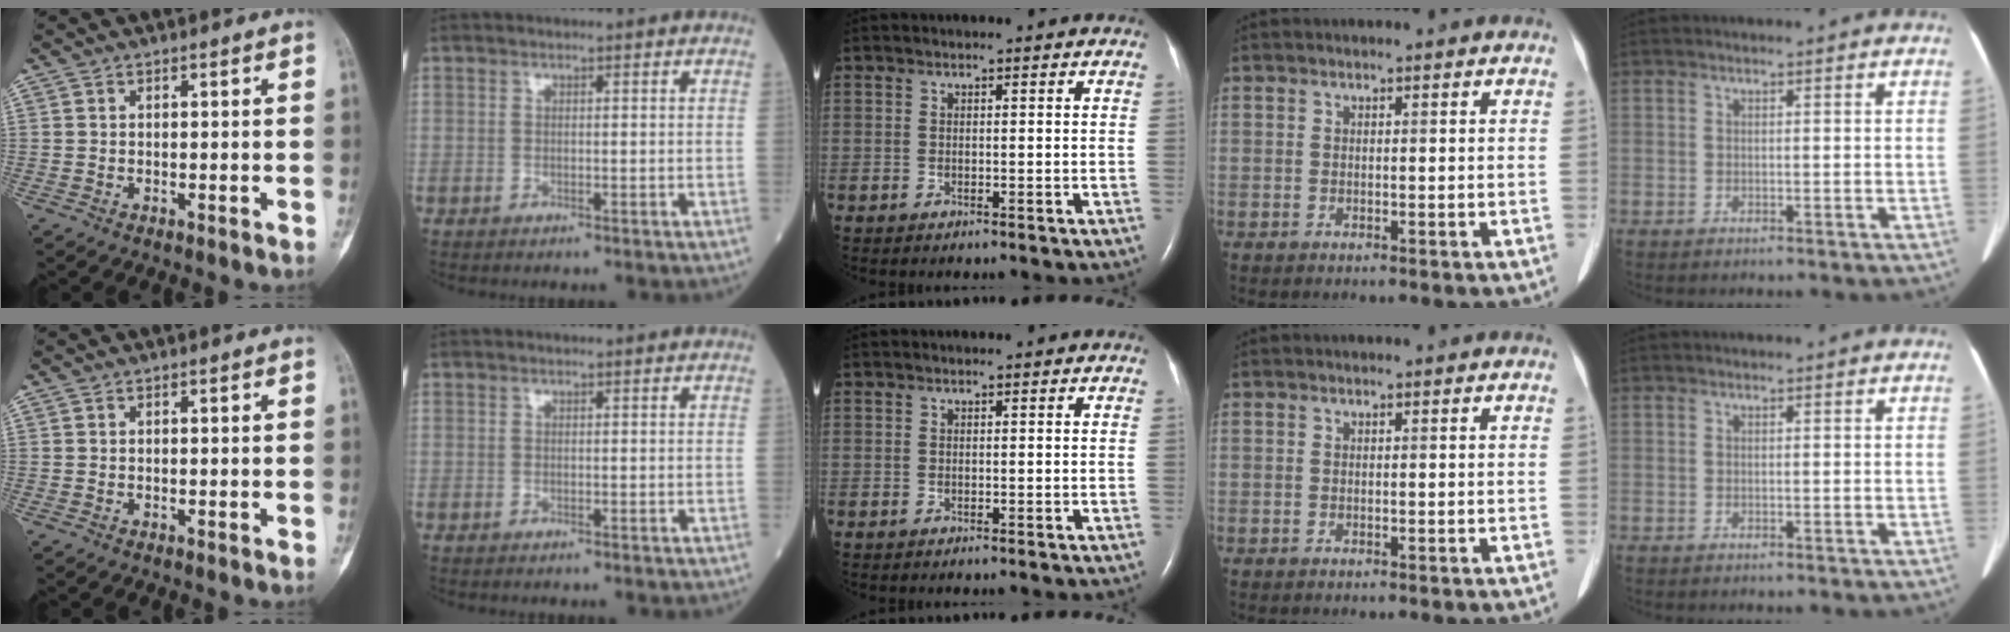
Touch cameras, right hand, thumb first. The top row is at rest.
{}